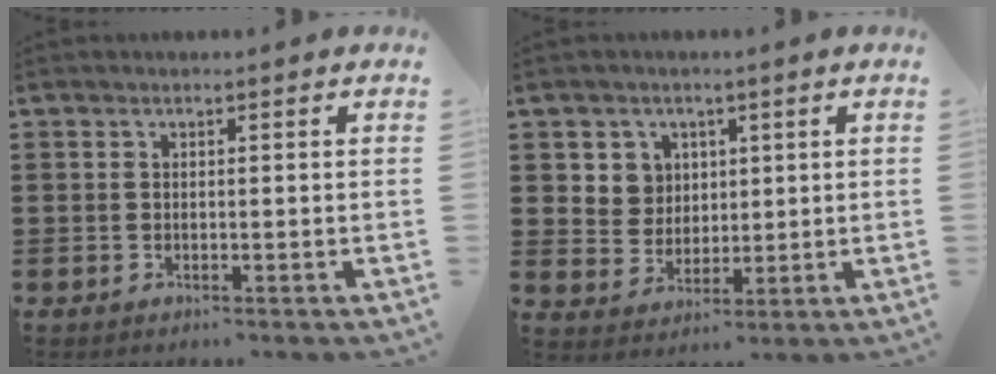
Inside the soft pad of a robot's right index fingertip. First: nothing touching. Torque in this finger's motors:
{"motor_torque": [0.33, -0.32, 0.23, 0.01]}